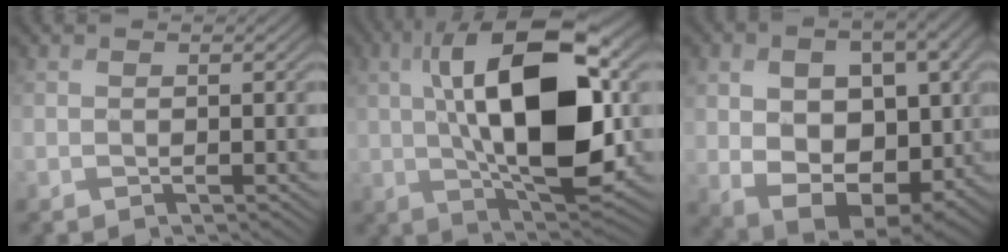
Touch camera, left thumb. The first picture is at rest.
{"total": 17.0, "force": [2.0, 7.9, 14.9], "torque": [-0.263, 0.001, 0.029]}
{"total": 16.1, "force": [1.2, 10.8, 11.9], "torque": [-0.202, -0.028, 0.047]}